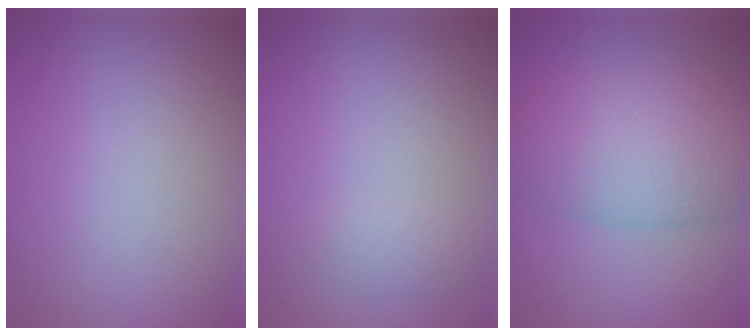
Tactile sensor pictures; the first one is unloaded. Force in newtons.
{"total": 1.2, "press": 1.2, "slide": 0.1}
{"total": 8.2, "press": 8.1, "slide": 0.4}